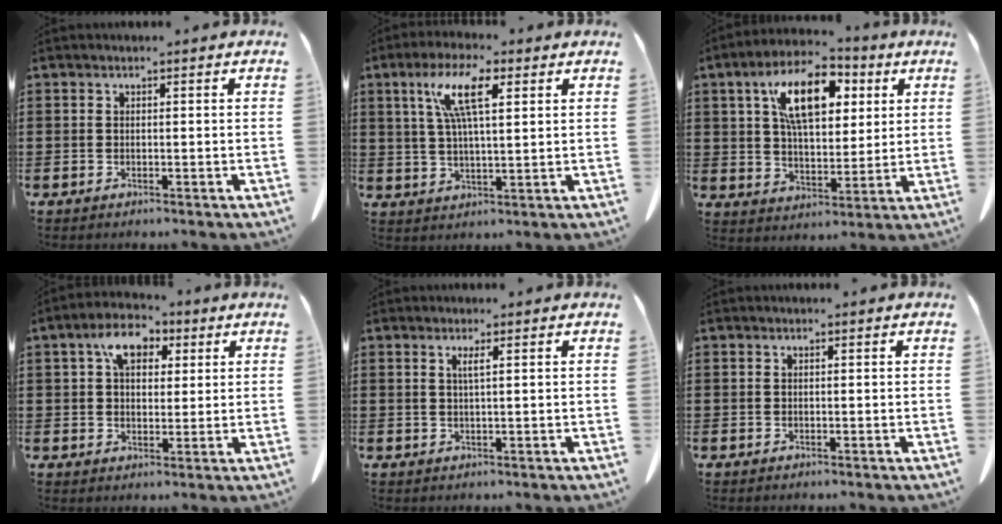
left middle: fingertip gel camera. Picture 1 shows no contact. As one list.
[{"total": 9.0, "force": [4.1, 2.4, 7.7], "torque": [-0.160, 0.010, 0.070]}, {"total": 12.6, "force": [5.8, 6.1, 9.4], "torque": [-0.173, 0.003, 0.101]}, {"total": 6.4, "force": [2.9, 4.0, 4.1], "torque": [-0.081, 0.011, 0.048]}, {"total": 1.5, "force": [0.6, 0.0, 1.4], "torque": [-0.030, -0.002, 0.011]}, {"total": 0.0}]